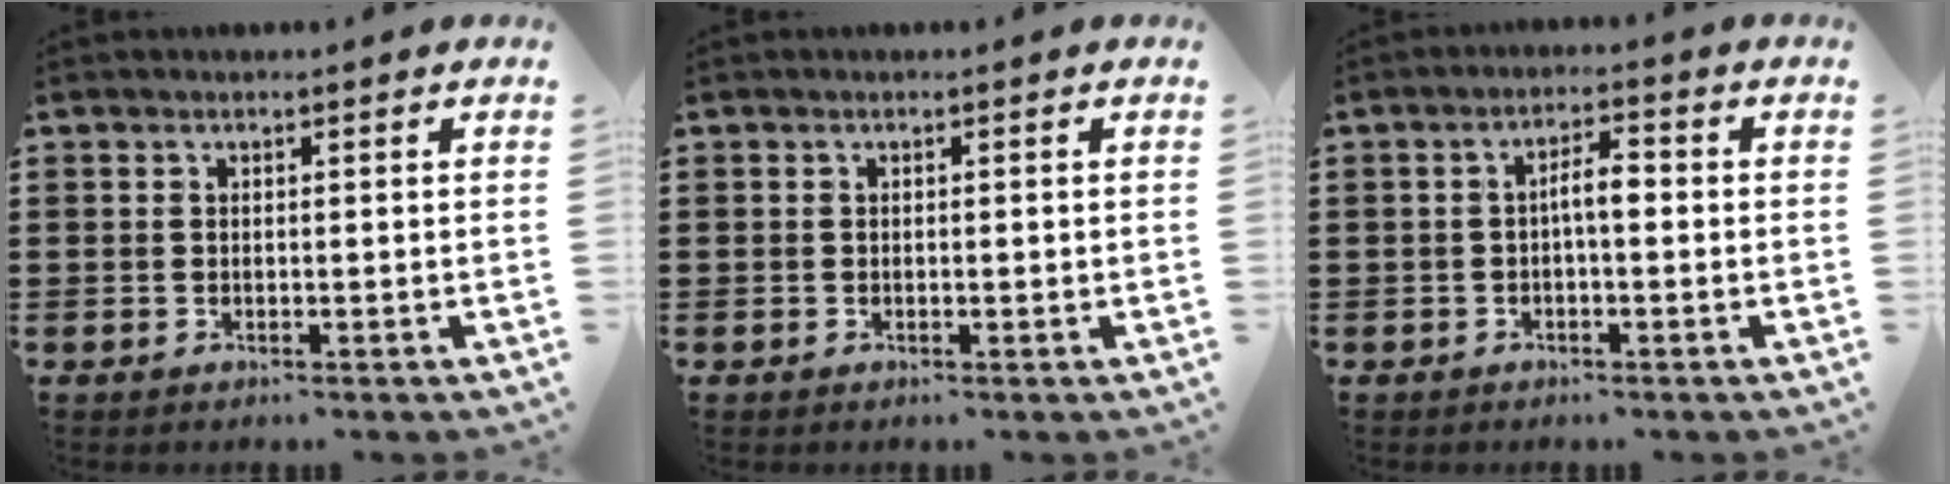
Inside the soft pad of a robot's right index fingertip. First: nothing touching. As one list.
[{"total": 0.0}, {"total": 3.2, "force": [-0.3, 0.9, 3.1], "torque": [-0.058, 0.007, -0.009]}]